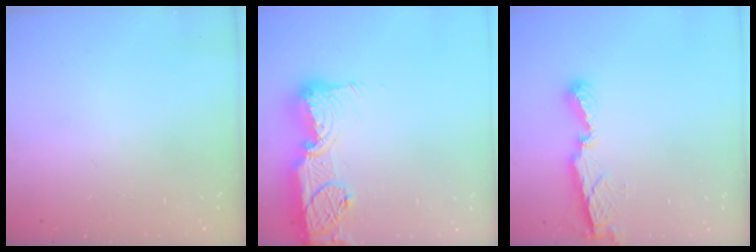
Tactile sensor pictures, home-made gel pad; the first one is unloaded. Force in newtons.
{"total": 17.3, "press": 17.2, "slide": 1.5}
{"total": 7.5, "press": 7.5, "slide": 0.5}